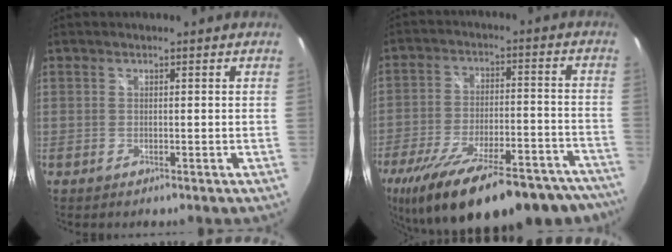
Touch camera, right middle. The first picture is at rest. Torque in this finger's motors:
{"motor_torque": [1.63, -0.51, 0.40, 0.21]}